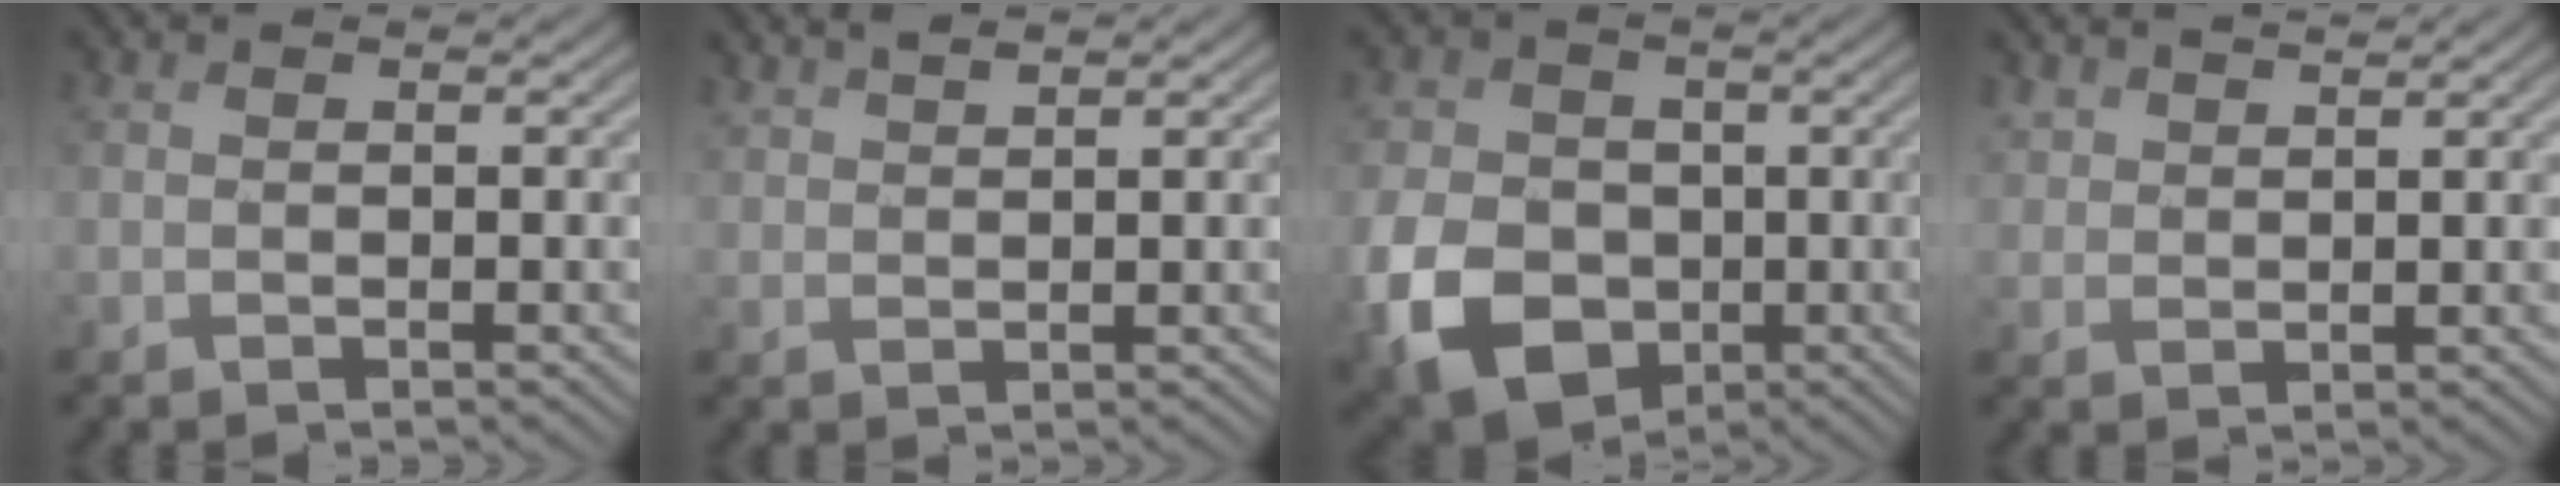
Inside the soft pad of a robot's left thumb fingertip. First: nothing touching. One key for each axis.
{"total": 2.4, "fx": 2.1, "fy": 0.4, "fz": 1.0, "tx": -0.025, "ty": 0.005, "tz": 0.048}
{"total": 11.5, "fx": -3.1, "fy": 9.1, "fz": 6.3, "tx": -0.169, "ty": -0.031, "tz": -0.066}
{"total": 3.6, "fx": 3.3, "fy": 1.0, "fz": 1.1, "tx": -0.028, "ty": 0.006, "tz": 0.069}